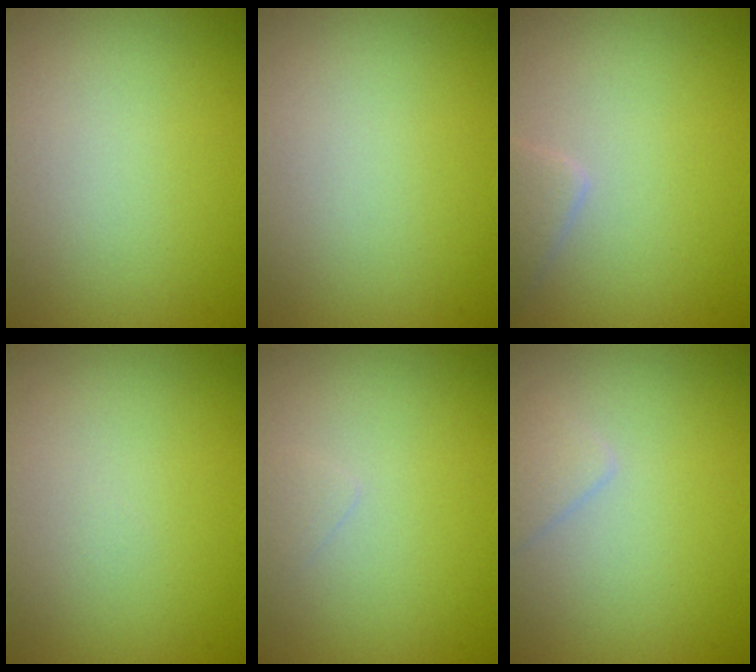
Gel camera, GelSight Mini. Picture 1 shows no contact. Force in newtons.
{"total": 0.0}
{"total": 1.6, "press": 1.6, "slide": 0.0}
{"total": 0.0}
{"total": 0.5, "press": 0.5, "slide": 0.0}
{"total": 1.2, "press": 1.2, "slide": 0.1}